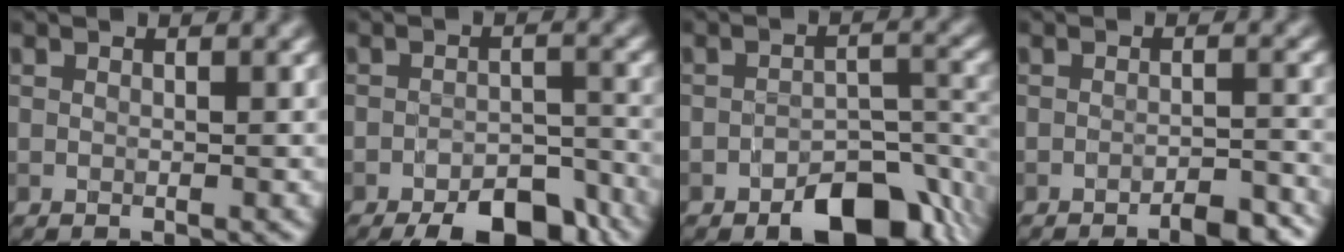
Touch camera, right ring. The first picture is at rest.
{"total": 7.7, "force": [-5.8, 3.1, 4.1], "torque": [-0.047, -0.010, -0.078]}
{"total": 8.0, "force": [-4.9, 3.9, 4.9], "torque": [-0.059, -0.010, -0.071]}
{"total": 3.1, "force": [-2.3, 0.6, 2.0], "torque": [-0.026, 0.003, -0.037]}